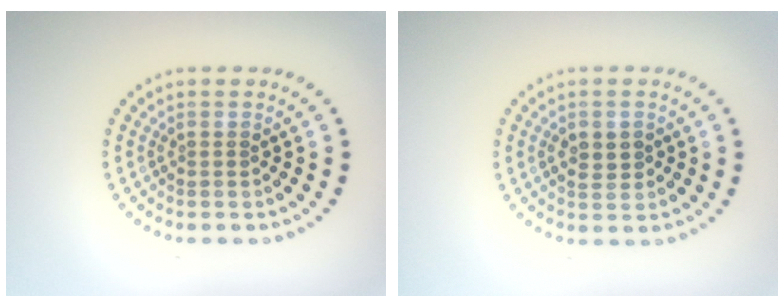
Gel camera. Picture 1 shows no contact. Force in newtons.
{"total": 1.8, "press": 1.8, "slide": 0.1}